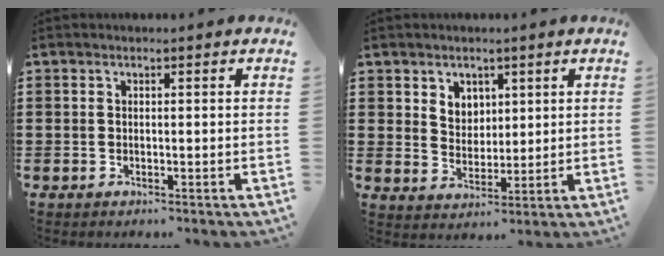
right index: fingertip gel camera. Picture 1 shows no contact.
{"total": 4.1, "force": [2.4, 3.2, 0.6], "torque": [-0.019, 0.006, 0.044]}